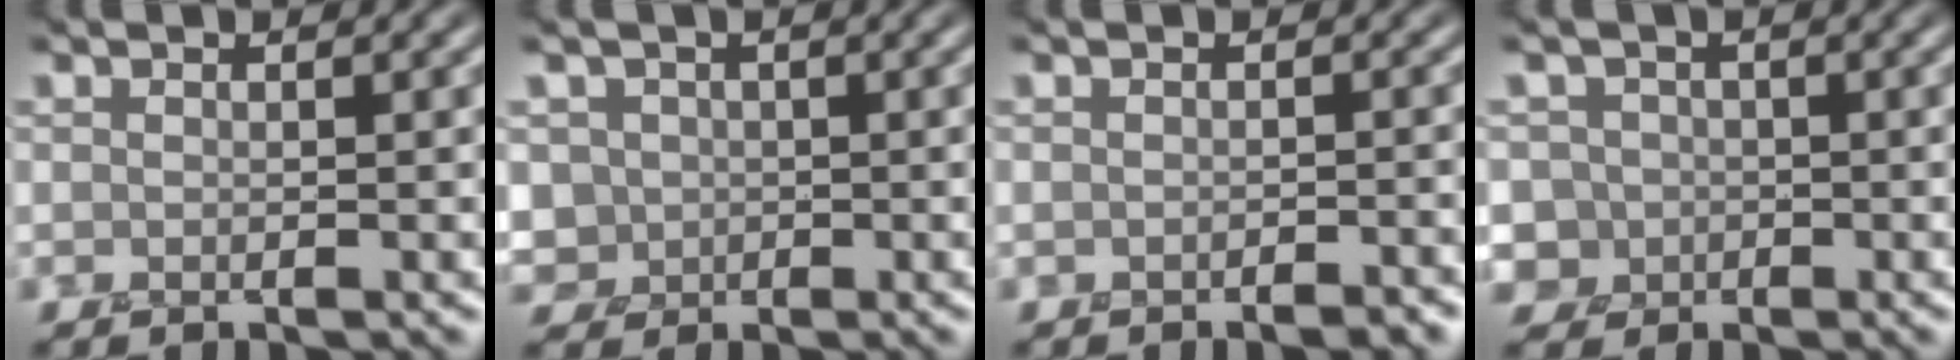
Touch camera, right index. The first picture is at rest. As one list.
[{"total": 3.2, "force": [0.9, 3.0, 0.3], "torque": [0.002, 0.017, 0.017]}, {"total": 1.6, "force": [-1.3, 0.4, 0.9], "torque": [-0.006, 0.003, -0.015]}, {"total": 4.6, "force": [0.6, 4.5, 0.7], "torque": [-0.004, 0.032, -0.012]}]